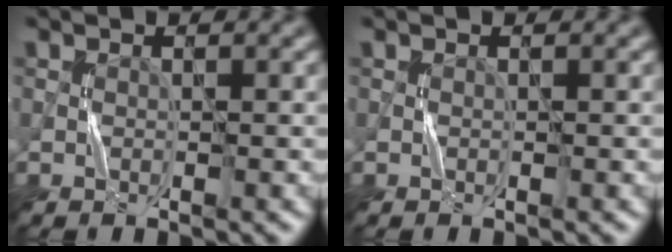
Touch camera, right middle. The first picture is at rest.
{"total": 0.0}